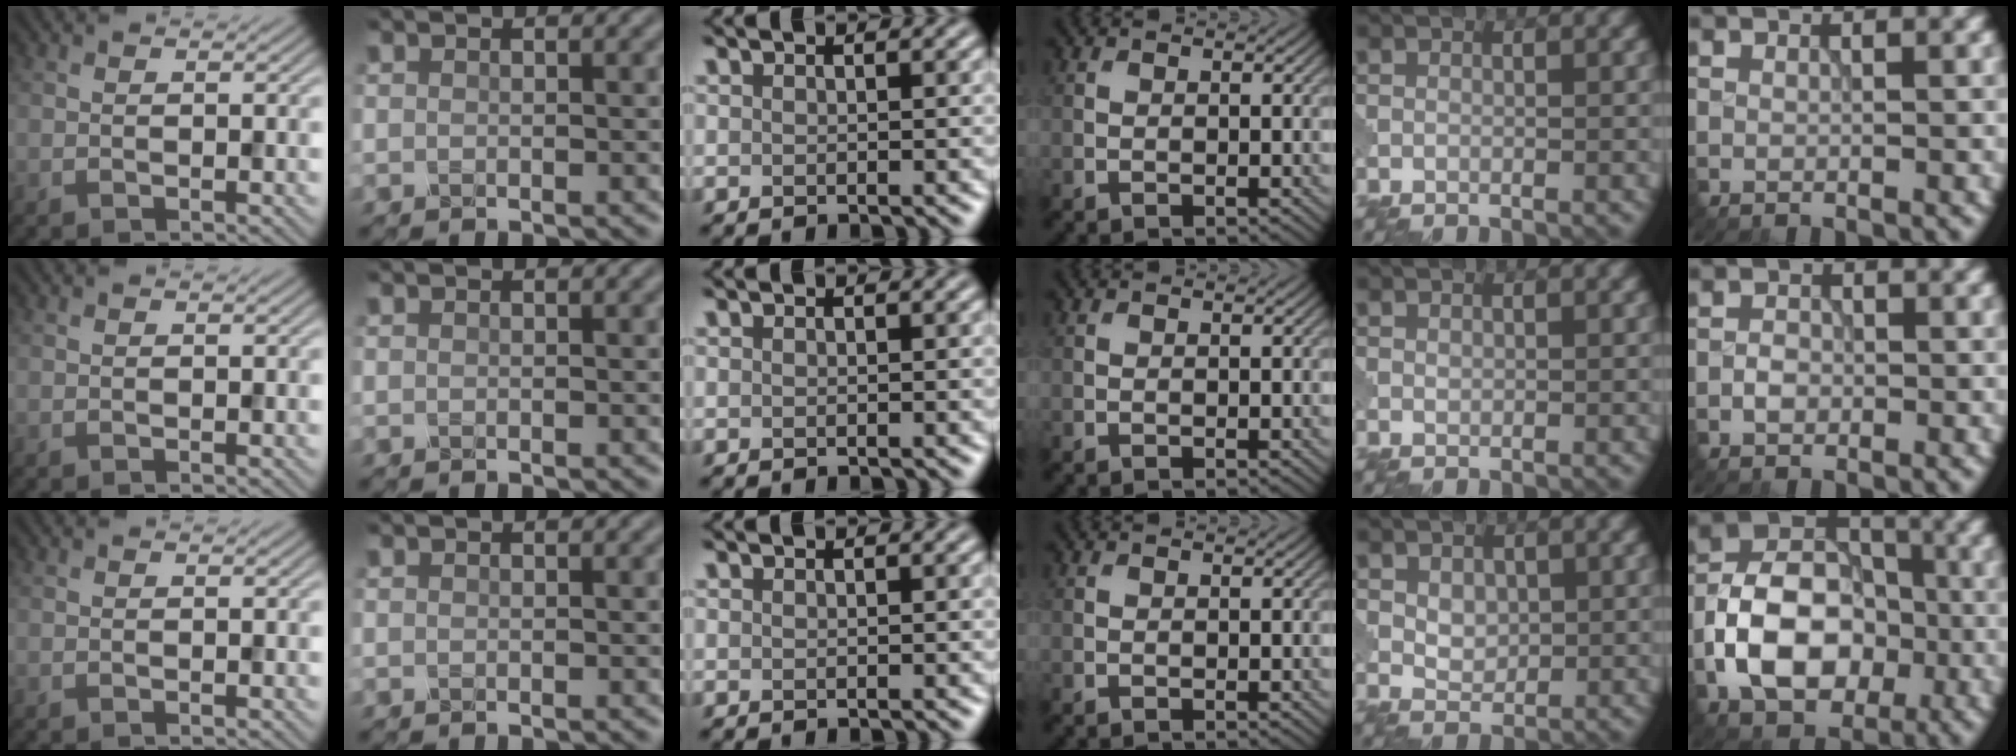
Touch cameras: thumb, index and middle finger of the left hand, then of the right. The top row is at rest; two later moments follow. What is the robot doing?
{"motion": "close", "object": "eyeshadow palette"}